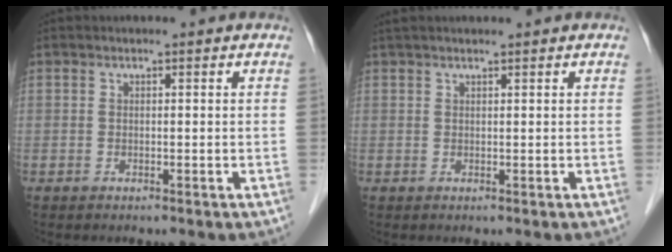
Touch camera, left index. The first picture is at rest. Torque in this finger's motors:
{"motor_torque": [0.46, -0.50, 0.09, 0.00]}